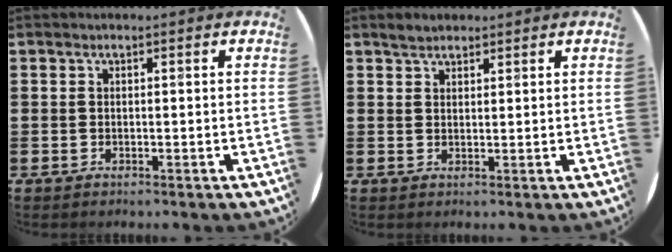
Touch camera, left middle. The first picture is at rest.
{"total": 2.0, "force": [1.8, 0.7, 0.4], "torque": [-0.001, 0.003, 0.032]}